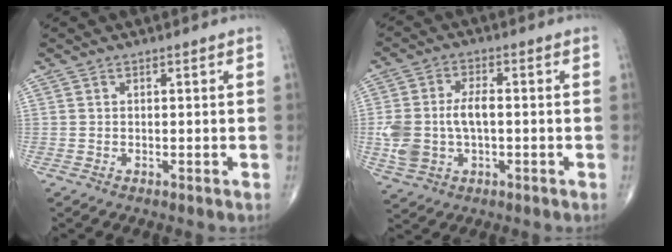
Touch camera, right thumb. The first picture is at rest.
{"total": 9.5, "force": [-0.7, 5.8, 7.5], "torque": [-0.157, 0.017, -0.007]}